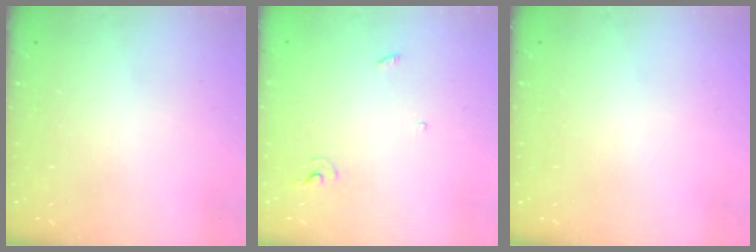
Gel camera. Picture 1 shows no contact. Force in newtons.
{"total": 2.4, "press": 2.4, "slide": 0.1}
{"total": 0.0}